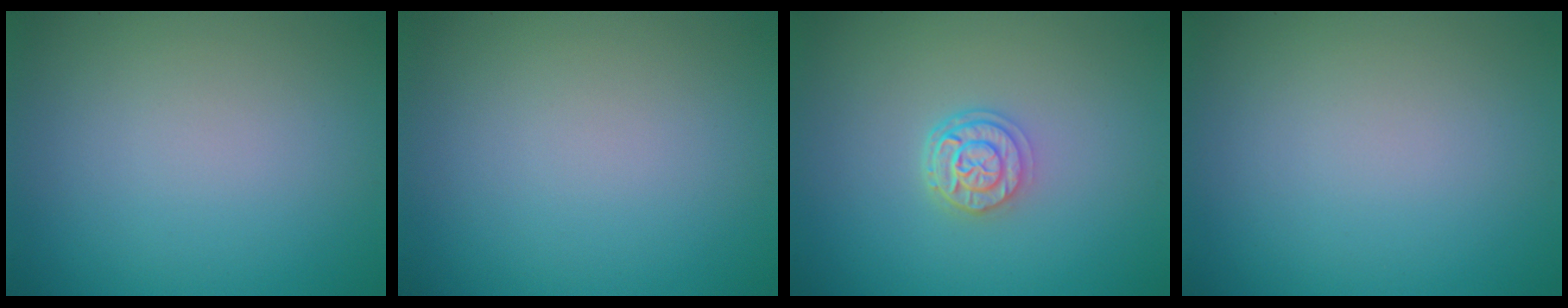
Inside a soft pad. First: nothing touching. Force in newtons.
{"total": 0.0}
{"total": 2.7, "press": 2.2, "slide": 1.5}
{"total": 0.0}